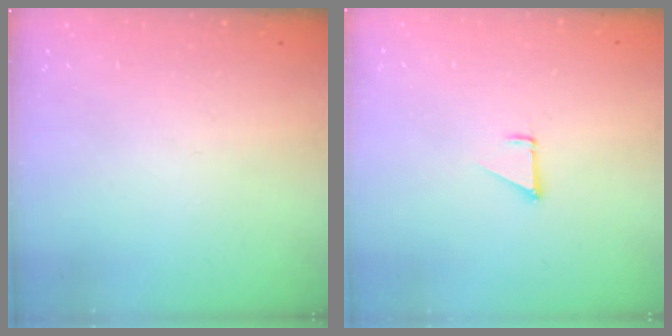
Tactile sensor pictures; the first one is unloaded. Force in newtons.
{"total": 1.5, "press": 1.5, "slide": 0.1}